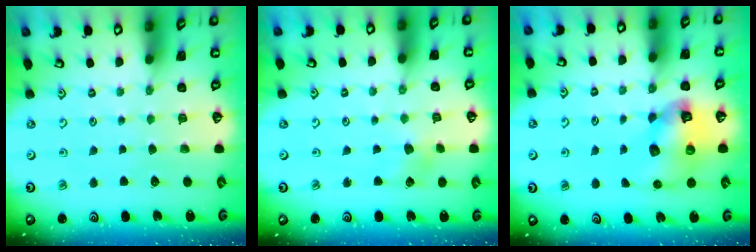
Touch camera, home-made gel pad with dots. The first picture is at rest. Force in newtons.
{"total": 5.1, "press": 5.1, "slide": 0.5}
{"total": 11.6, "press": 11.5, "slide": 1.4}